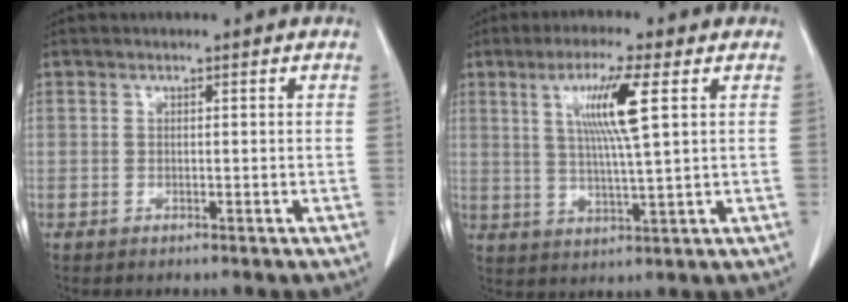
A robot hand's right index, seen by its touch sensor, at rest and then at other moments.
{"total": 8.7, "force": [2.9, -0.3, 8.2], "torque": [-0.156, 0.001, 0.054]}